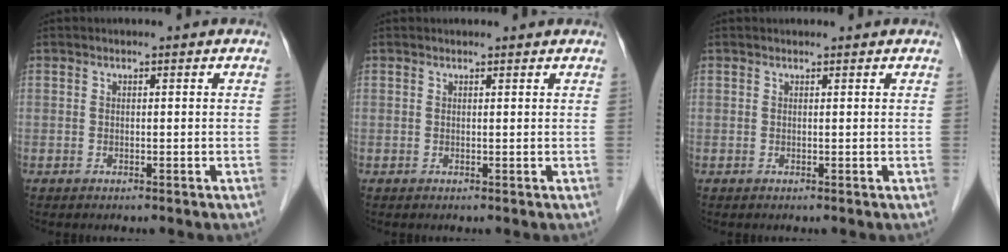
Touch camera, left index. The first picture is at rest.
{"total": 2.0, "force": [2.0, 0.3, 0.5], "torque": [-0.011, 0.014, 0.023]}
{"total": 1.3, "force": [1.2, 0.2, 0.2], "torque": [-0.008, 0.016, 0.019]}